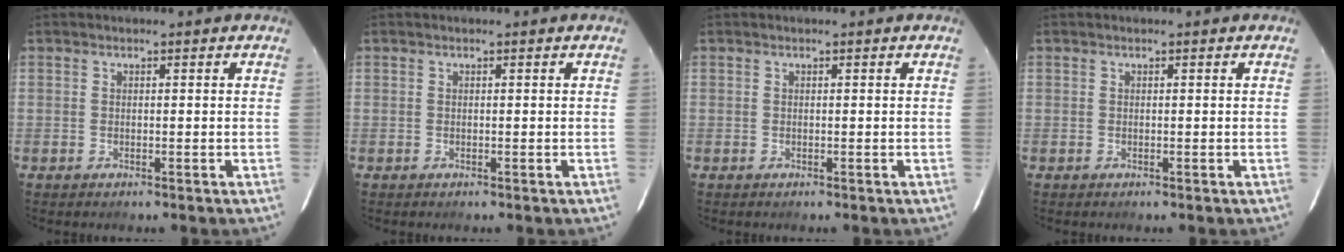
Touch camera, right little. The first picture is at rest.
{"total": 0.0}
{"total": 0.0}
{"total": 0.0}